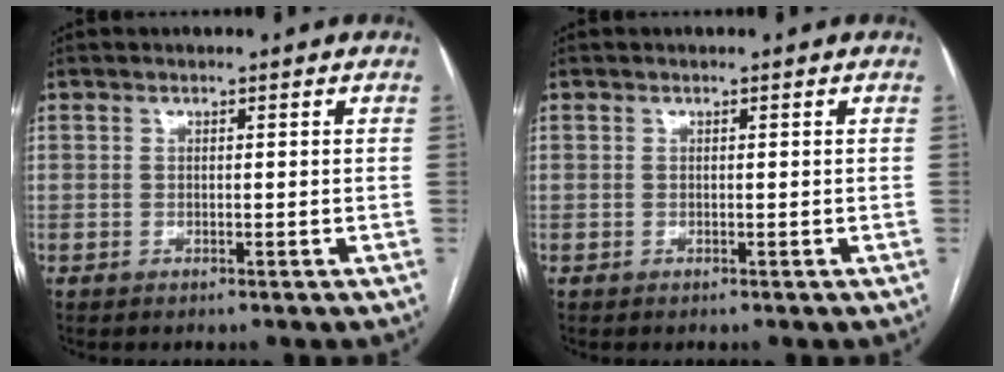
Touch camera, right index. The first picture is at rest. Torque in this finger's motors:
{"motor_torque": [0.00, 0.00, 0.00, 0.01]}